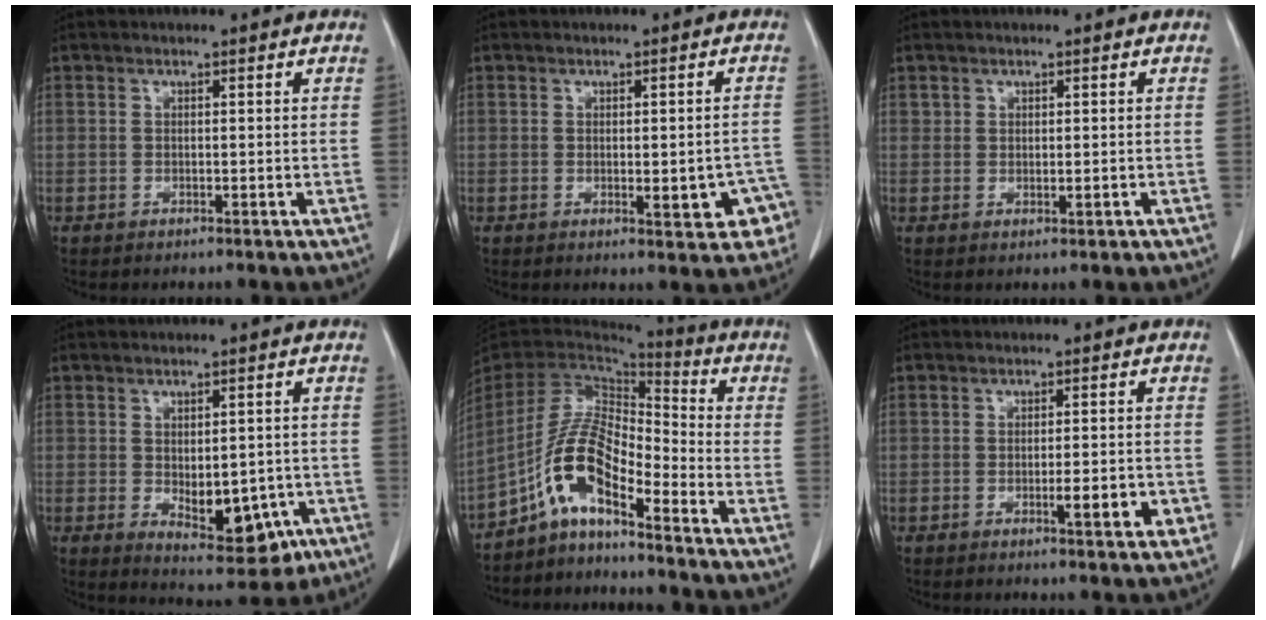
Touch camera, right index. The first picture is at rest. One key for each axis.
{"total": 6.2, "fx": -2.1, "fy": 2.1, "fz": 5.4, "tx": -0.055, "ty": 0.008, "tz": -0.020}
{"total": 0.8, "fx": 0.1, "fy": 0.6, "fz": 0.6, "tx": -0.013, "ty": -0.004, "tz": 0.006}
{"total": 9.5, "fx": -2.8, "fy": 4.9, "fz": 7.7, "tx": -0.096, "ty": -0.002, "tz": -0.022}
{"total": 9.6, "fx": -5.6, "fy": 3.0, "fz": 7.2, "tx": -0.158, "ty": 0.025, "tz": -0.109}
{"total": 4.9, "fx": -1.6, "fy": 0.7, "fz": 4.6, "tx": -0.065, "ty": -0.004, "tz": -0.020}